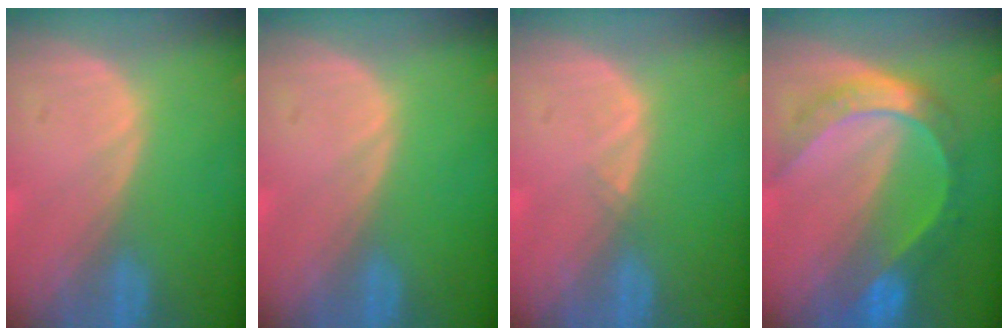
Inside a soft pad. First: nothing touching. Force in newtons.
{"total": 0.0}
{"total": 0.7, "press": 0.5, "slide": 0.4}
{"total": 8.1, "press": 8.1, "slide": 0.8}